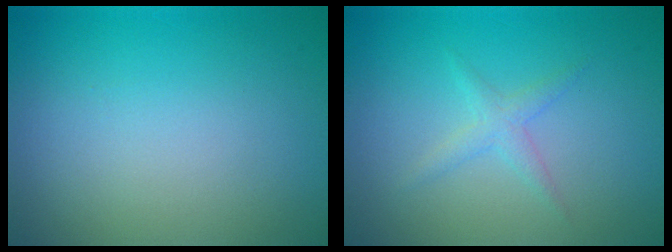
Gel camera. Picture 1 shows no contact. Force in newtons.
{"total": 1.4, "press": 1.4, "slide": 0.1}